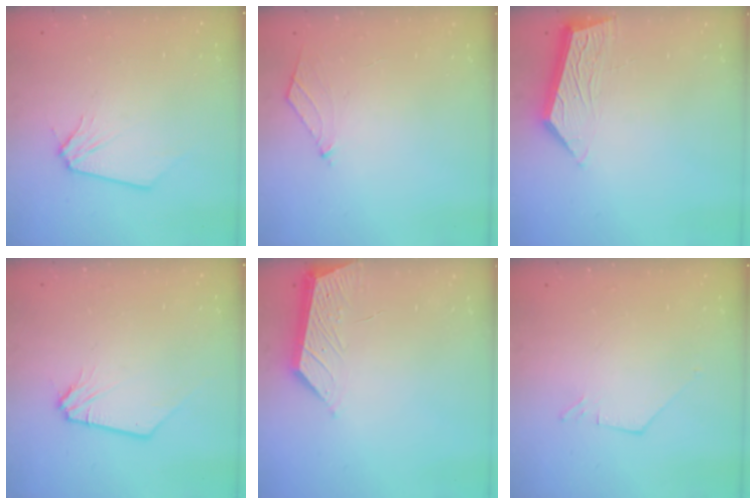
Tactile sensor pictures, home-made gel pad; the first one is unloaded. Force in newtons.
{"total": 4.3, "press": 4.2, "slide": 1.0}
{"total": 8.0, "press": 8.0, "slide": 0.7}
{"total": 1.4, "press": 1.3, "slide": 0.3}
{"total": 4.1, "press": 4.1, "slide": 0.5}
{"total": 1.2, "press": 1.1, "slide": 0.1}